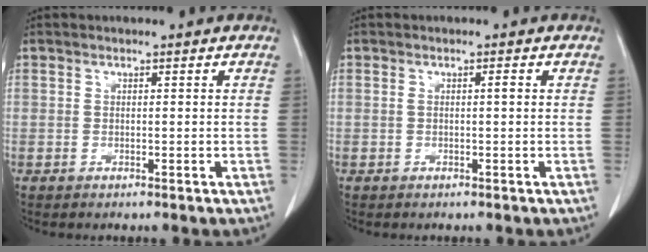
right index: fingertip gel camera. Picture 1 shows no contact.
{"total": 0.8, "force": [0.1, 0.1, 0.8], "torque": [-0.014, 0.002, 0.003]}